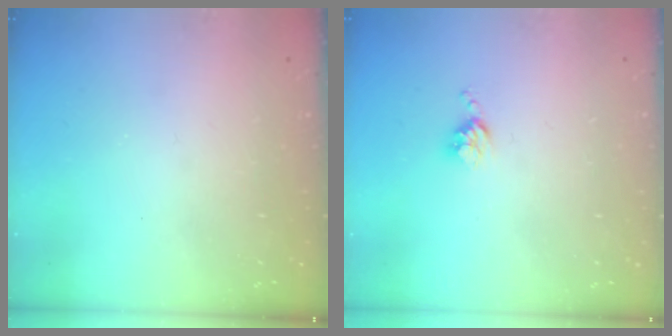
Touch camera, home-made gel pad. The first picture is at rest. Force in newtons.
{"total": 3.5, "press": 3.5, "slide": 0.4}